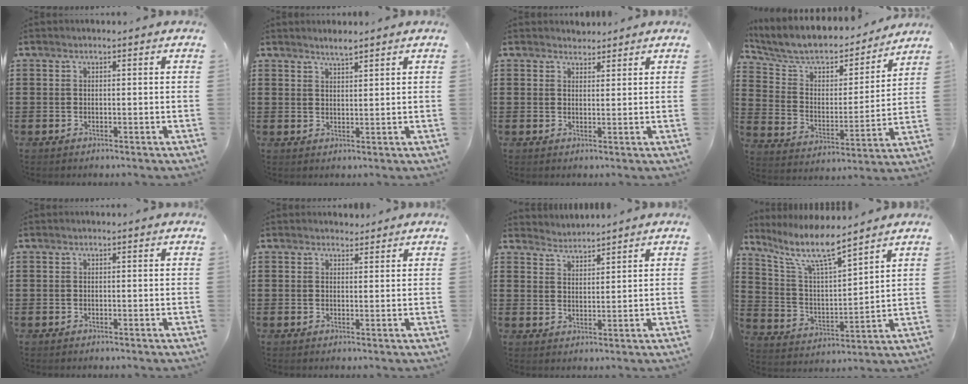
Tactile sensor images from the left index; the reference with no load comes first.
{"total": 2.0, "force": [1.8, 0.0, 0.7], "torque": [-0.017, -0.001, 0.034]}
{"total": 2.0, "force": [1.8, 0.6, -0.2], "torque": [-0.001, 0.002, 0.036]}
{"total": 6.9, "force": [6.1, 2.6, 2.1], "torque": [-0.077, -0.044, 0.101]}
{"total": 0.0}
{"total": 1.6, "force": [1.4, 0.6, 0.1], "torque": [0.003, 0.001, 0.026]}
{"total": 2.7, "force": [2.6, -0.1, -0.7], "torque": [0.004, -0.009, 0.050]}
{"total": 9.0, "force": [7.3, 1.3, 5.1], "torque": [-0.127, -0.041, 0.124]}